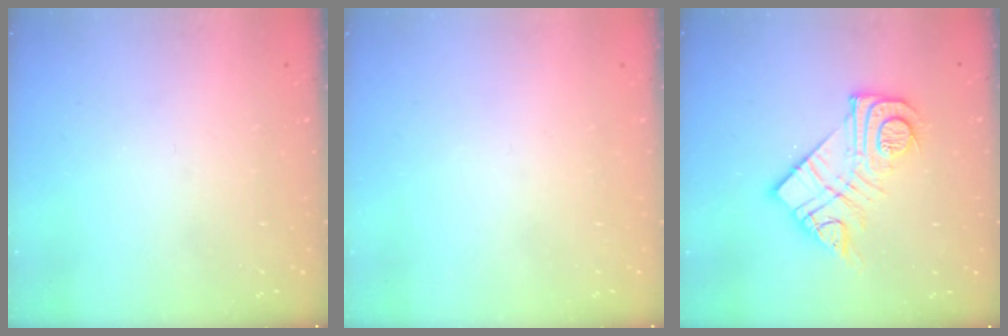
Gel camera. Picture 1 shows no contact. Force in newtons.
{"total": 1.8, "press": 1.7, "slide": 0.1}
{"total": 15.3, "press": 15.3, "slide": 1.0}